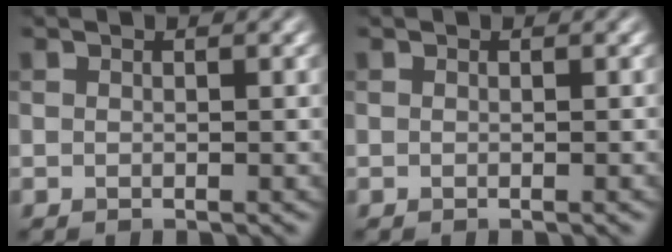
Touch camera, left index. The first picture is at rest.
{"total": 0.6, "force": [-0.1, 0.2, 0.6], "torque": [-0.003, 0.000, -0.002]}